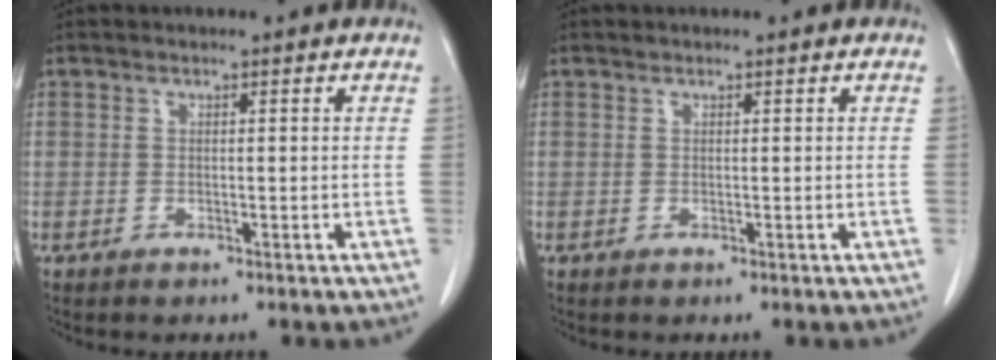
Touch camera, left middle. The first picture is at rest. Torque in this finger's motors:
{"motor_torque": [0.23, -0.16, -0.05, -0.01]}